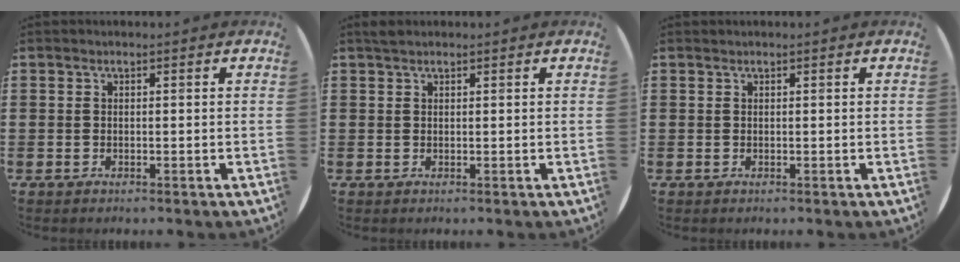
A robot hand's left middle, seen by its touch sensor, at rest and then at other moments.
{"total": 0.9, "force": [0.8, 0.3, 0.2], "torque": [-0.005, 0.004, 0.015]}
{"total": 0.0}